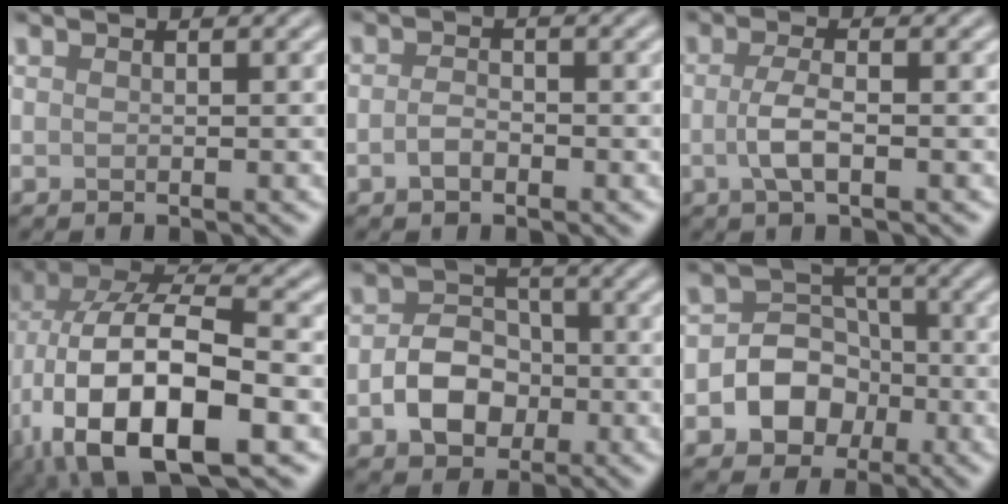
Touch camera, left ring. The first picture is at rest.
{"total": 1.5, "force": [-0.7, 0.9, 1.0], "torque": [-0.022, 0.001, -0.018]}
{"total": 2.6, "force": [-0.5, 0.8, 2.5], "torque": [-0.053, 0.000, -0.014]}
{"total": 15.8, "force": [-4.3, 7.7, 13.0], "torque": [-0.234, -0.004, -0.066]}
{"total": 4.7, "force": [-1.4, 3.6, 2.7], "torque": [-0.041, 0.003, -0.027]}
{"total": 6.0, "force": [-1.9, 5.1, 2.4], "torque": [-0.011, 0.012, -0.059]}